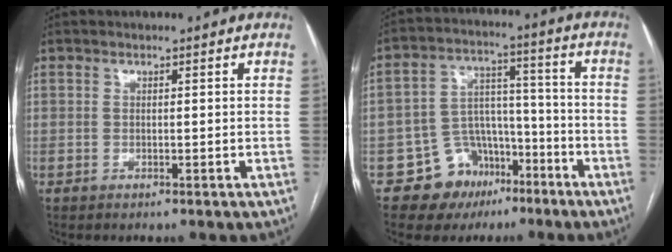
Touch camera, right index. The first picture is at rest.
{"total": 10.4, "force": [-5.9, 8.0, 2.9], "torque": [-0.038, 0.045, -0.085]}